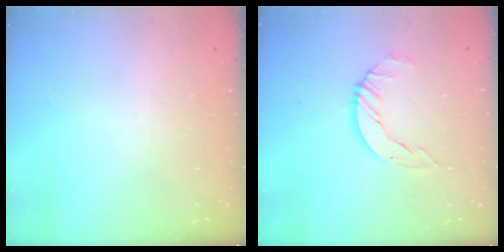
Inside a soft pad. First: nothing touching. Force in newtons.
{"total": 4.9, "press": 4.9, "slide": 0.3}